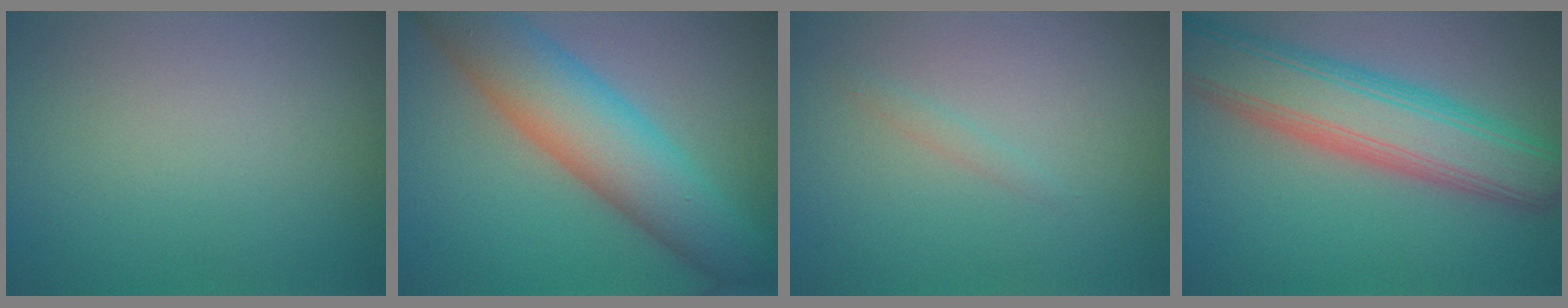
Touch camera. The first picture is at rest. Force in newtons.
{"total": 8.7, "press": 8.7, "slide": 0.4}
{"total": 0.7, "press": 0.7, "slide": 0.1}
{"total": 8.9, "press": 8.9, "slide": 0.2}